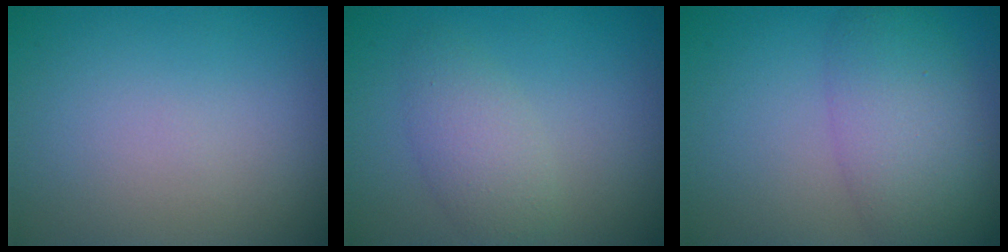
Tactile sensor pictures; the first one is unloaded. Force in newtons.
{"total": 2.6, "press": 2.6, "slide": 0.1}
{"total": 5.6, "press": 5.6, "slide": 0.1}